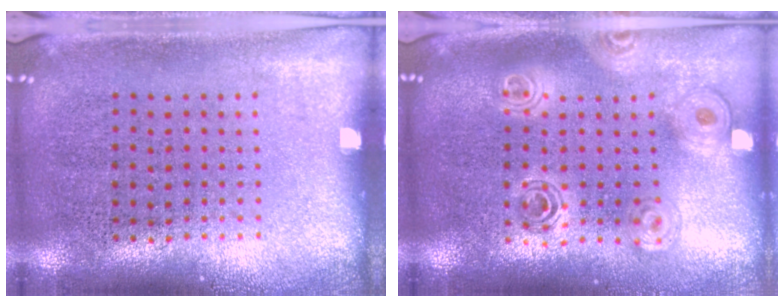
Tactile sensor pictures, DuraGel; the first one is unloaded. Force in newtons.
{"total": 1.6, "press": 1.4, "slide": 0.8}